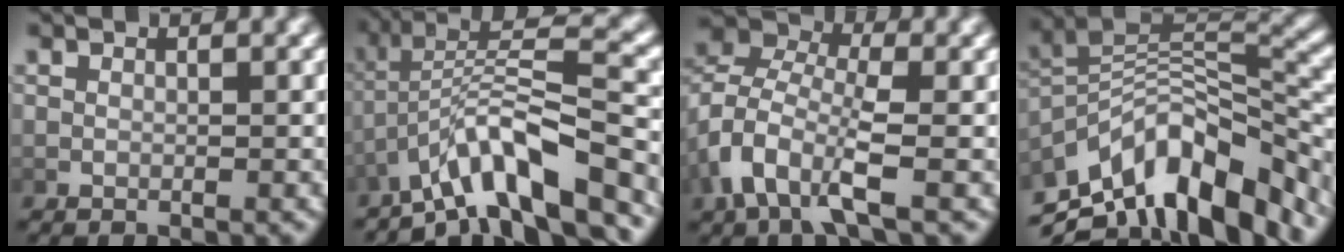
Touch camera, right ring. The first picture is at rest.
{"total": 9.4, "force": [-4.1, 3.5, 7.7], "torque": [-0.118, -0.002, -0.055]}
{"total": 5.8, "force": [0.5, 4.0, 4.3], "torque": [-0.102, -0.007, 0.005]}
{"total": 14.7, "force": [-4.1, 9.5, 10.5], "torque": [-0.171, -0.025, -0.051]}